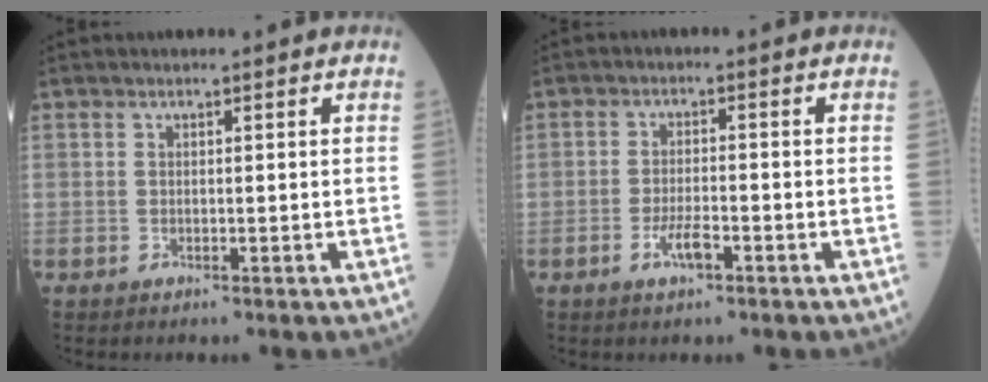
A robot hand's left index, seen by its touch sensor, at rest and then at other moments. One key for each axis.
{"total": 3.3, "fx": -1.8, "fy": 0.8, "fz": 2.7, "tx": -0.057, "ty": -0.001, "tz": -0.034}